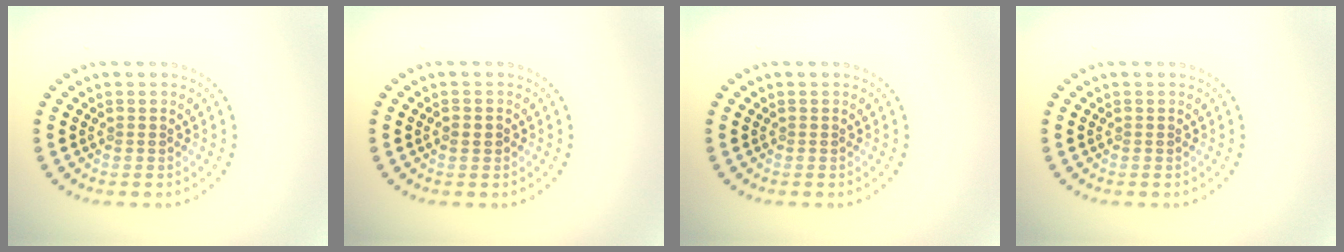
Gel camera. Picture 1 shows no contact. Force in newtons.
{"total": 1.1, "press": 1.0, "slide": 0.4}
{"total": 0.0}
{"total": 0.0}